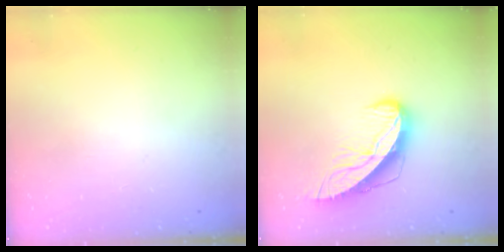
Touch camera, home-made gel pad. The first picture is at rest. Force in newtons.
{"total": 11.1, "press": 11.0, "slide": 1.0}